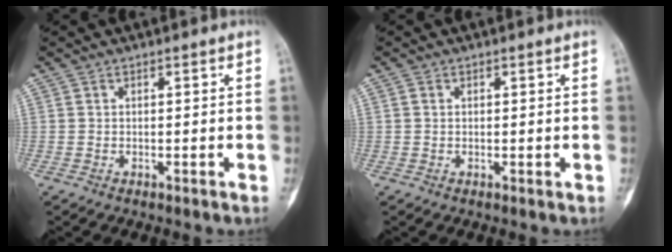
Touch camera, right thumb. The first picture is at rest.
{"total": 0.7, "force": [0.2, 0.6, 0.4], "torque": [-0.005, 0.002, 0.002]}